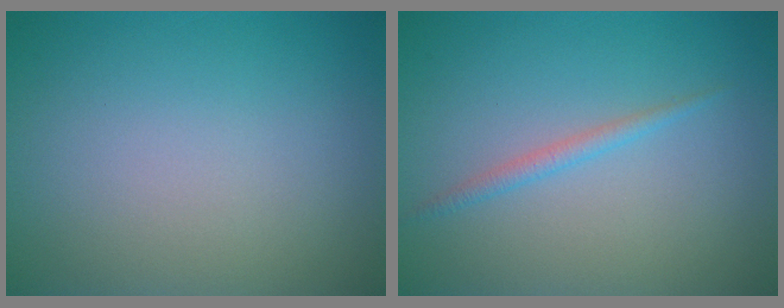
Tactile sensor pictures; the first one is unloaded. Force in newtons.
{"total": 1.2, "press": 1.2, "slide": 0.1}